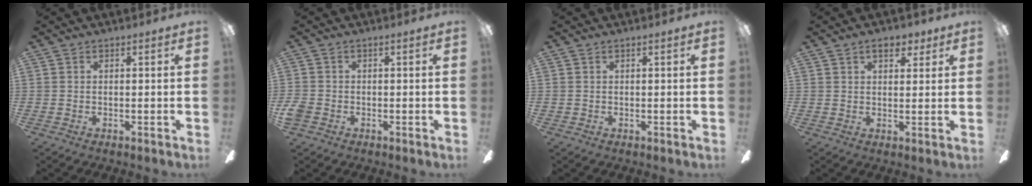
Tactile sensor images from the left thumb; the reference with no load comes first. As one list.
[{"total": 2.4, "force": [-1.1, 1.7, 1.2], "torque": [-0.025, 0.004, -0.021]}, {"total": 0.0}, {"total": 5.1, "force": [3.2, 2.5, 3.0], "torque": [-0.032, -0.009, 0.053]}]